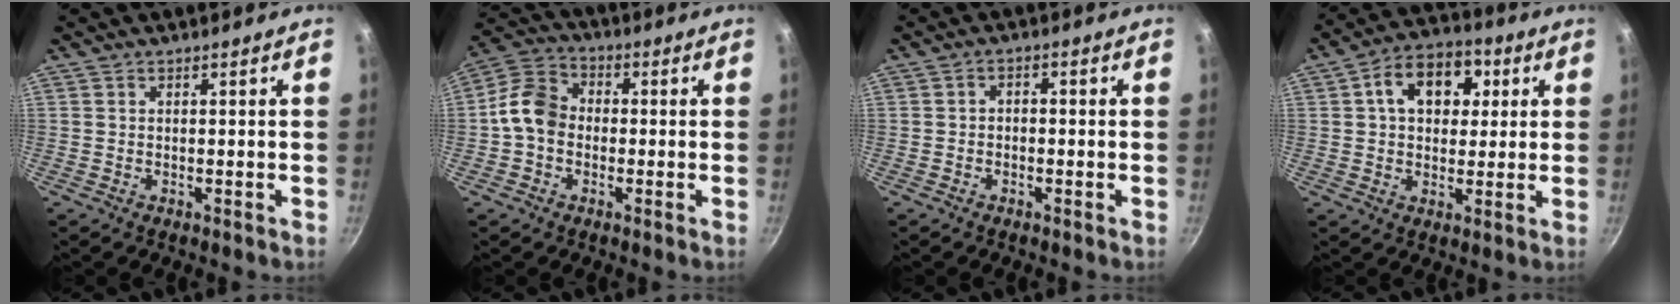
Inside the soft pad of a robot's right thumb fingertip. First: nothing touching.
{"total": 8.8, "force": [-1.0, 7.0, 5.2], "torque": [-0.071, 0.026, -0.041]}
{"total": 1.8, "force": [-0.8, 1.2, 1.1], "torque": [-0.019, 0.013, -0.017]}
{"total": 12.3, "force": [3.4, 8.7, 8.0], "torque": [-0.088, 0.011, 0.039]}